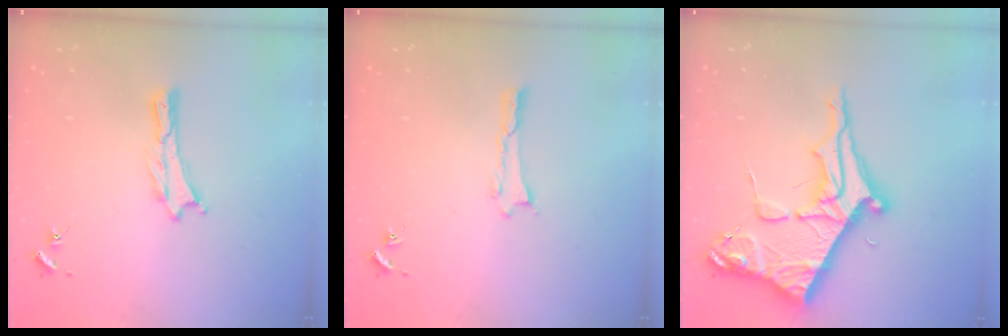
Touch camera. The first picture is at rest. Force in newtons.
{"total": 0.0}
{"total": 10.1, "press": 10.1, "slide": 1.1}